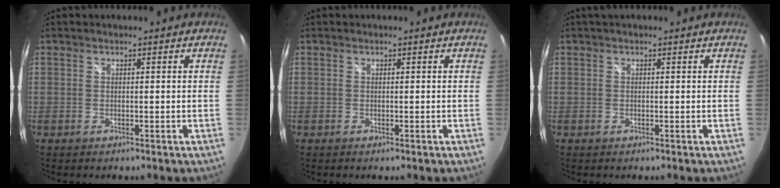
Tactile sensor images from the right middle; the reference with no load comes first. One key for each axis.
{"total": 0.0}
{"total": 1.4, "fx": 0.8, "fy": 0.6, "fz": 0.9, "tx": -0.017, "ty": 0.006, "tz": 0.008}